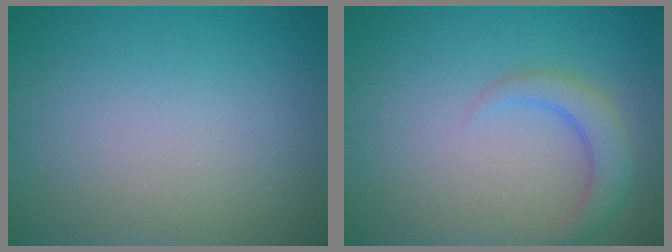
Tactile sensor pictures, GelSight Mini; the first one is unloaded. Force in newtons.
{"total": 2.8, "press": 2.8, "slide": 0.3}